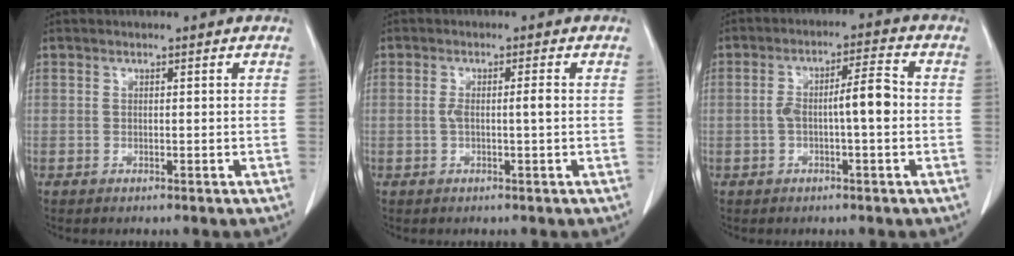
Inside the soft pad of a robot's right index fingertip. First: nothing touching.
{"total": 2.6, "force": [-0.2, 0.1, 2.6], "torque": [-0.051, 0.004, -0.001]}
{"total": 6.5, "force": [-0.7, 0.9, 6.4], "torque": [-0.113, 0.021, -0.012]}